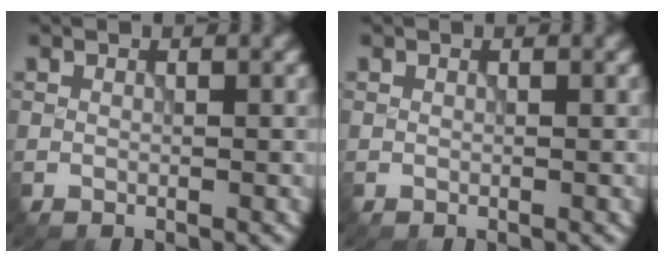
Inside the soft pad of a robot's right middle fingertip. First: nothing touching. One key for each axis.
{"total": 0.0}